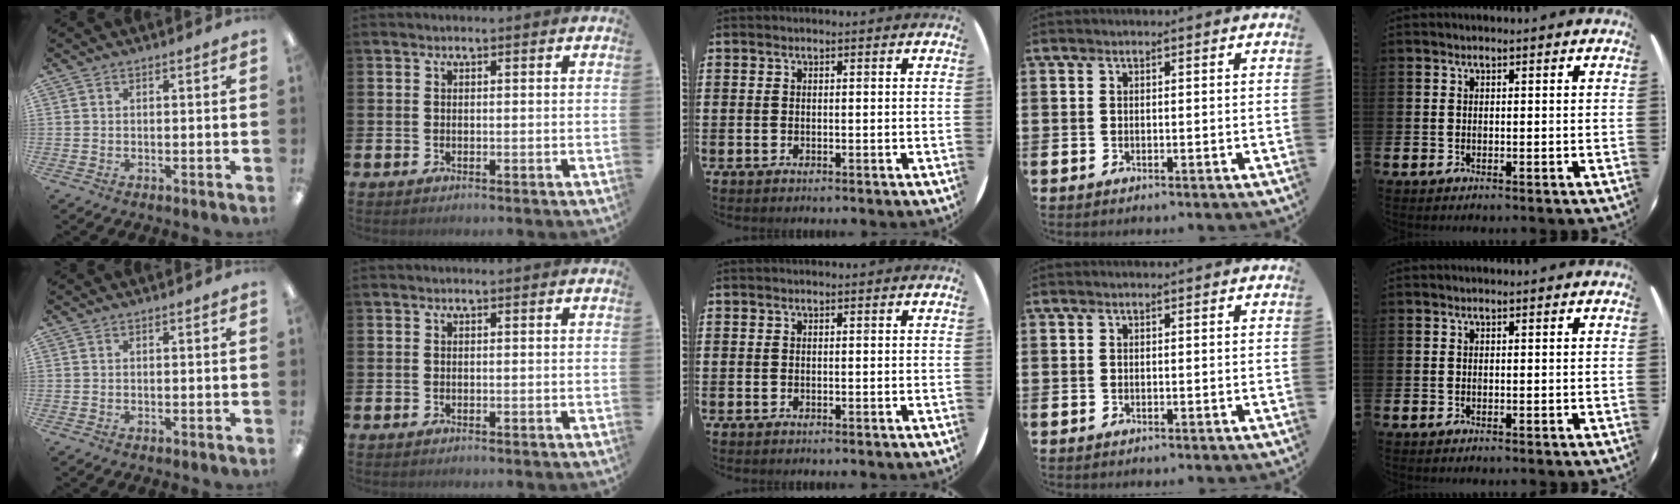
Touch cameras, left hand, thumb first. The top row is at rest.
{}